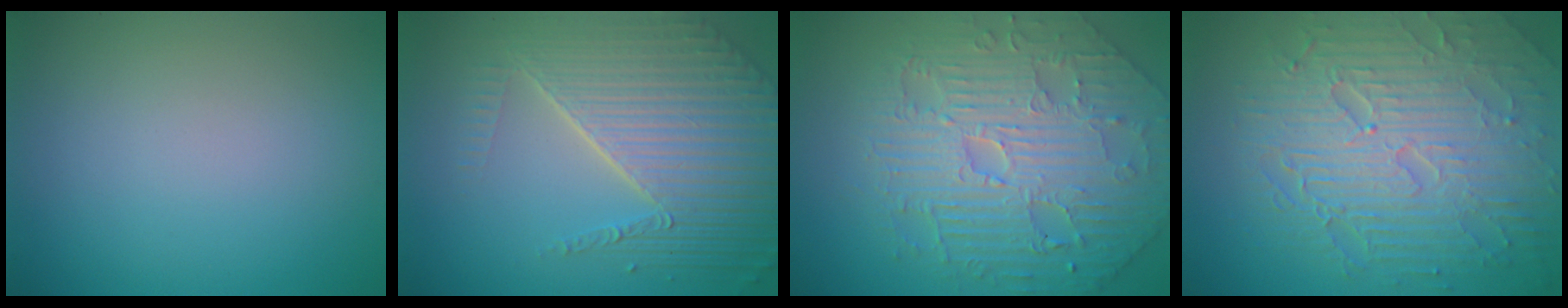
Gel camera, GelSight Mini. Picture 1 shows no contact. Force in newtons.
{"total": 8.6, "press": 5.7, "slide": 6.5}
{"total": 6.9, "press": 5.9, "slide": 3.5}
{"total": 10.1, "press": 6.6, "slide": 7.6}